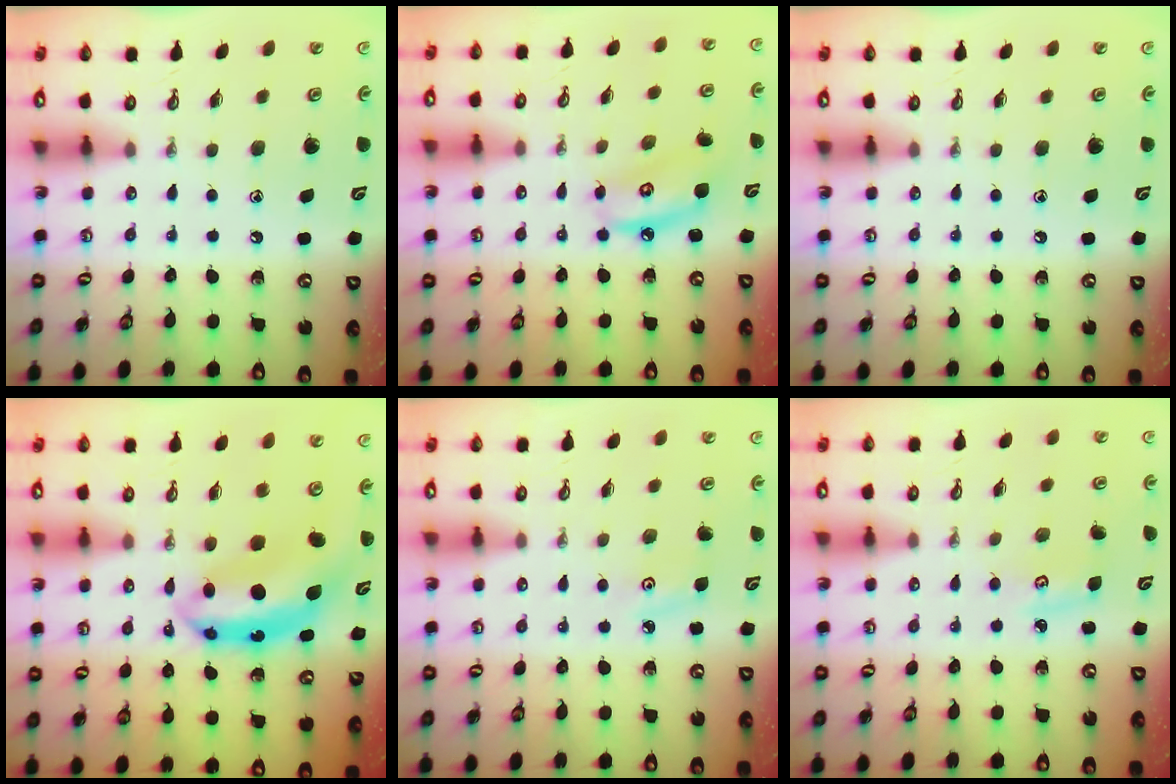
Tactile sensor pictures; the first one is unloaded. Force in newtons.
{"total": 7.8, "press": 7.8, "slide": 0.8}
{"total": 0.0}
{"total": 8.9, "press": 8.9, "slide": 0.7}
{"total": 3.0, "press": 3.0, "slide": 0.4}
{"total": 2.8, "press": 2.8, "slide": 0.2}